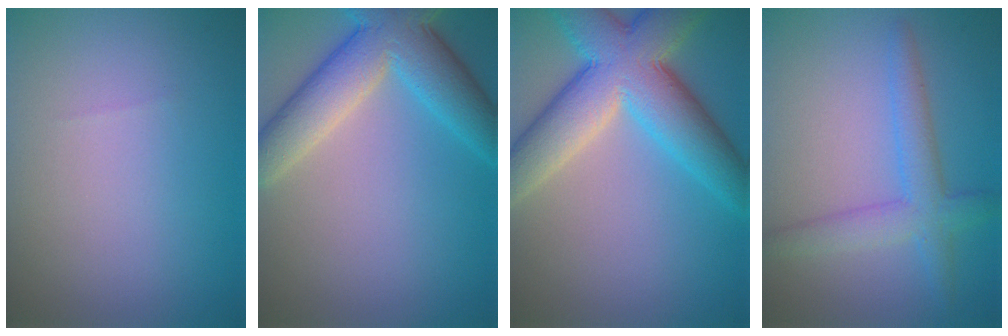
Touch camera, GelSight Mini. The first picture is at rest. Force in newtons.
{"total": 7.9, "press": 7.9, "slide": 0.5}
{"total": 8.9, "press": 8.8, "slide": 0.8}
{"total": 3.8, "press": 3.8, "slide": 0.1}